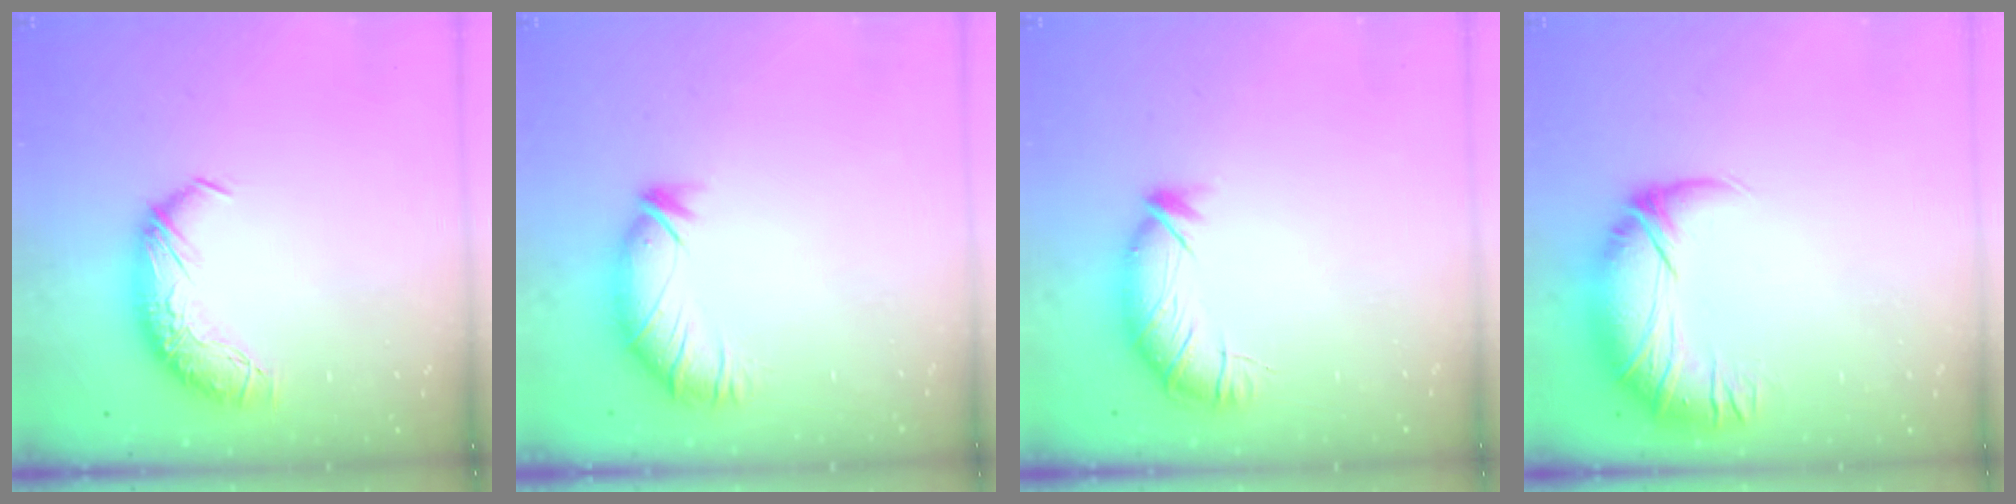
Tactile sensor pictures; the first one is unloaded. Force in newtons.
{"total": 3.0, "press": 2.5, "slide": 1.7}
{"total": 3.5, "press": 3.4, "slide": 0.9}
{"total": 2.9, "press": 0.1, "slide": 2.9}